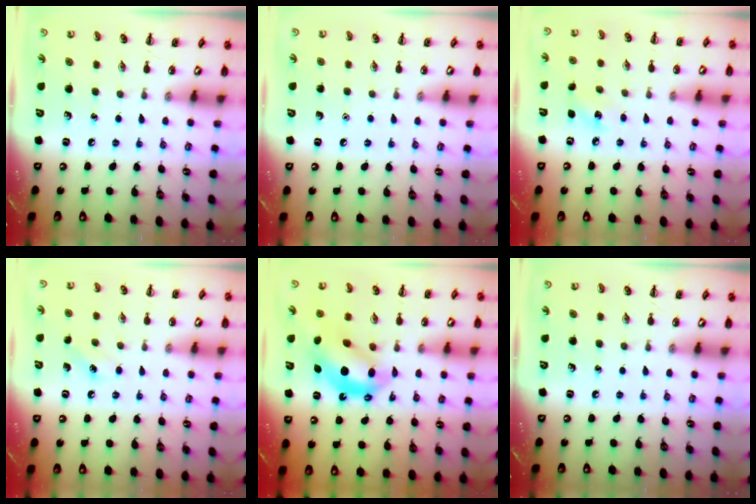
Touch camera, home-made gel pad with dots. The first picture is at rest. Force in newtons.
{"total": 1.5, "press": 1.5, "slide": 0.1}
{"total": 6.3, "press": 6.1, "slide": 1.8}
{"total": 5.3, "press": 5.0, "slide": 1.5}
{"total": 11.0, "press": 10.6, "slide": 2.9}
{"total": 0.0}